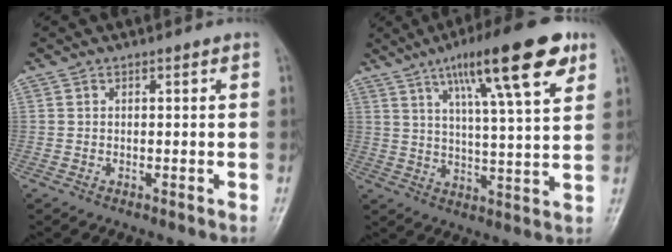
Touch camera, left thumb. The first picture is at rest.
{"total": 18.3, "force": [9.7, 3.9, 15.1], "torque": [-0.216, -0.023, 0.149]}